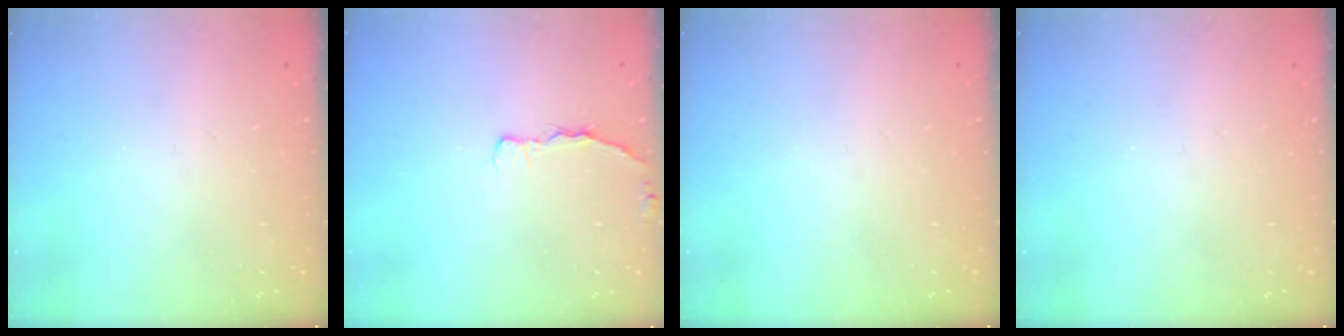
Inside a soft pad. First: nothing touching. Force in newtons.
{"total": 3.5, "press": 3.4, "slide": 0.5}
{"total": 0.0}
{"total": 0.0}